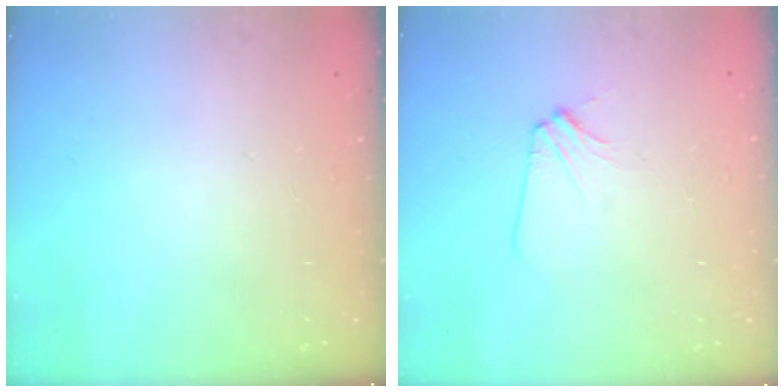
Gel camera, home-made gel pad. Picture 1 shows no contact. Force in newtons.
{"total": 2.3, "press": 2.3, "slide": 0.3}